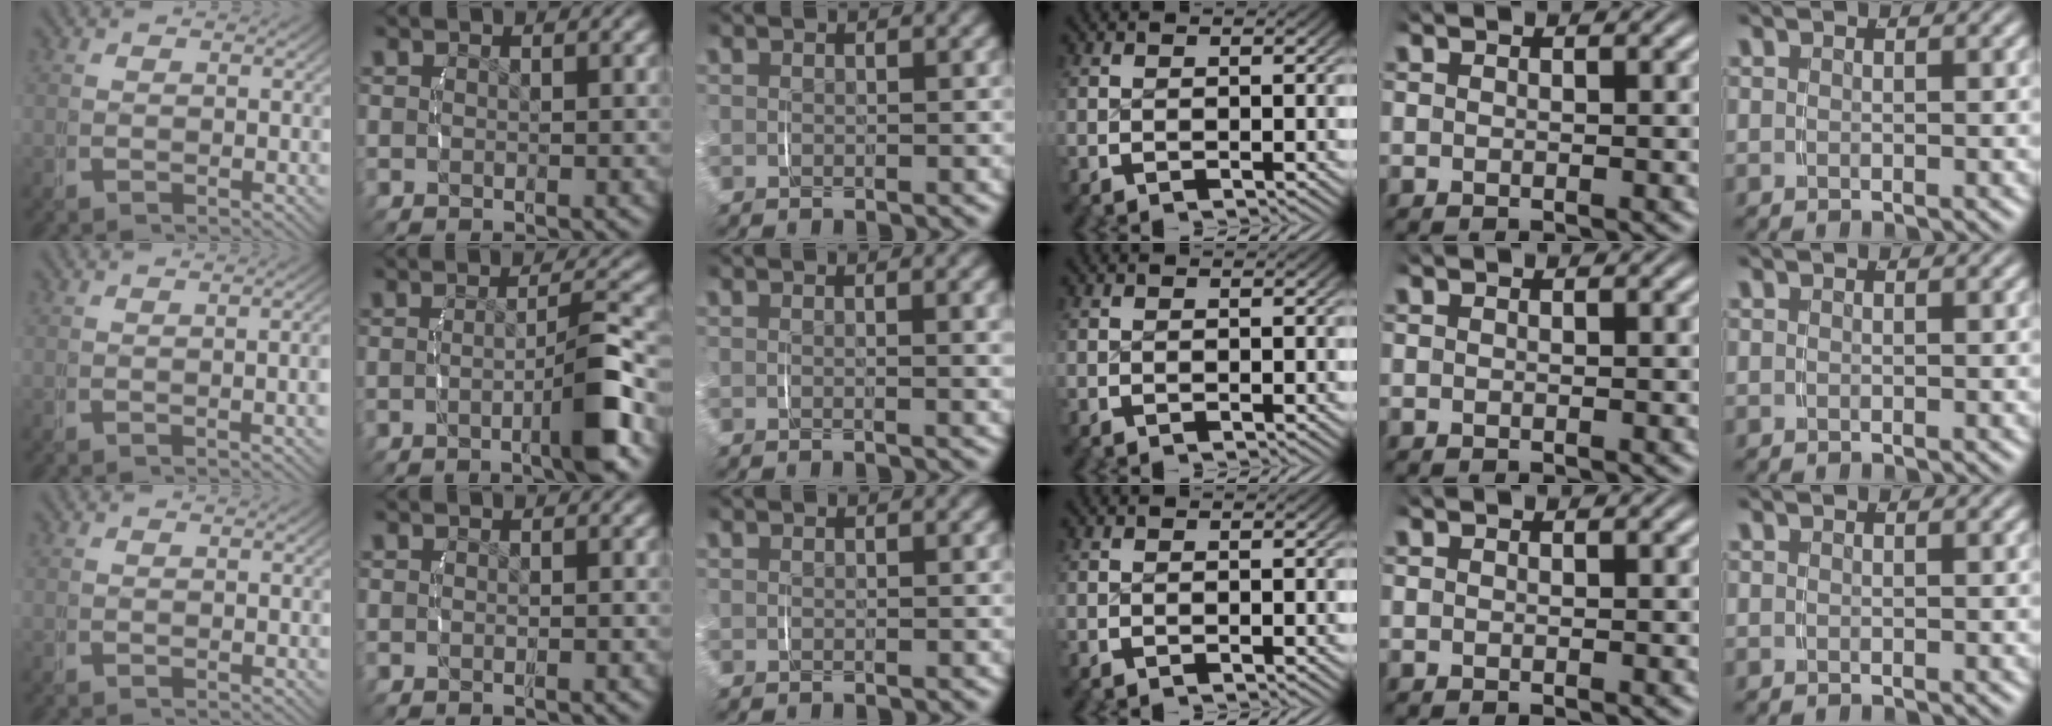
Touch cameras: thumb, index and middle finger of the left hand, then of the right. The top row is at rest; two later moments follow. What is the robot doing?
{"motion": "lift_and_place", "object": "jewelry box"}